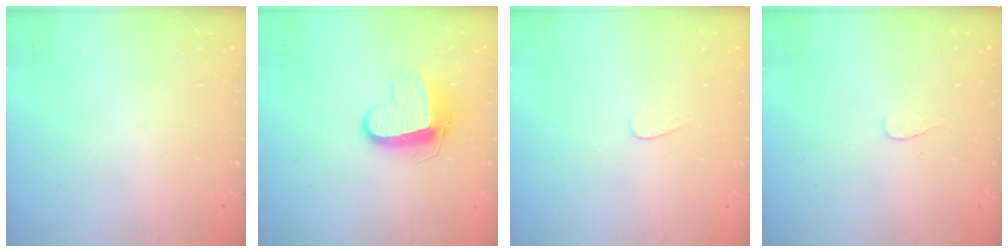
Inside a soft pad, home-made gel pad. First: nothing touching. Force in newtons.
{"total": 9.7, "press": 9.7, "slide": 0.4}
{"total": 3.1, "press": 3.0, "slide": 0.3}
{"total": 2.7, "press": 2.7, "slide": 0.3}